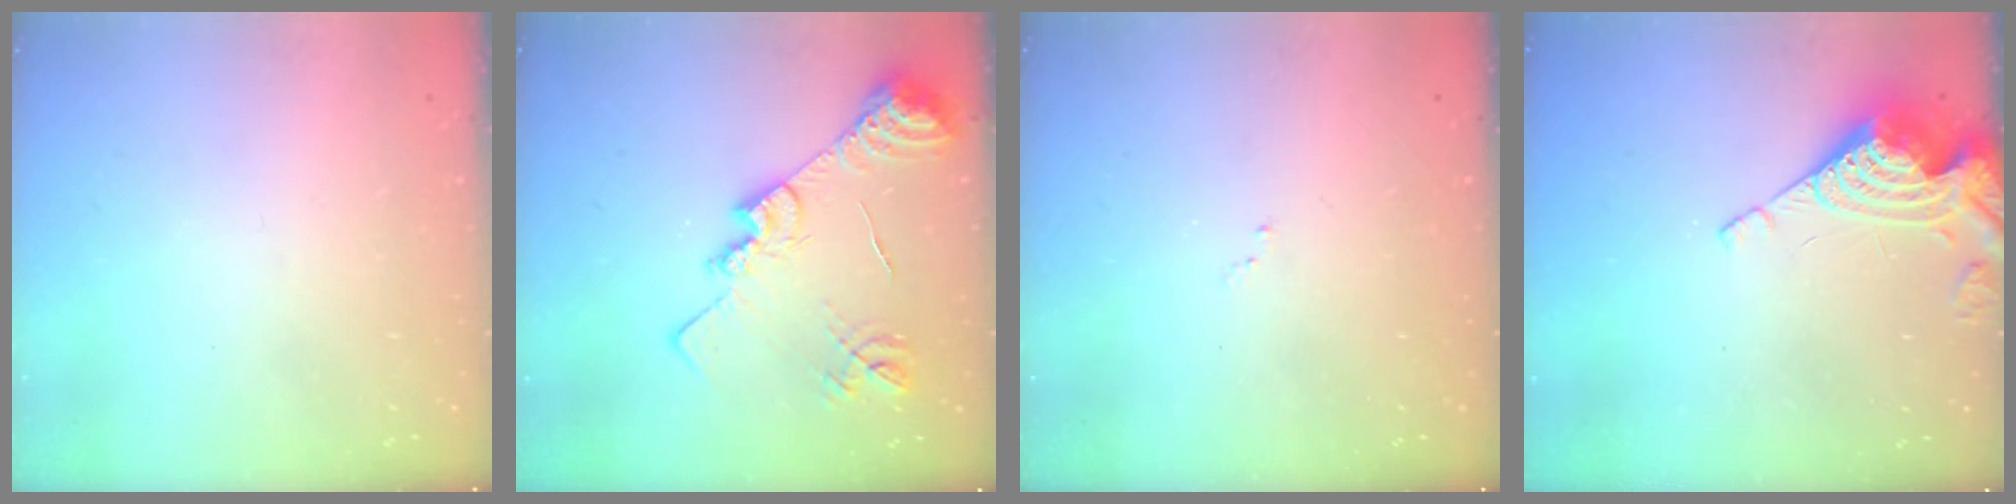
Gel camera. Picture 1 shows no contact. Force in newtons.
{"total": 18.3, "press": 18.2, "slide": 1.9}
{"total": 7.6, "press": 7.5, "slide": 1.0}
{"total": 10.4, "press": 10.3, "slide": 1.2}